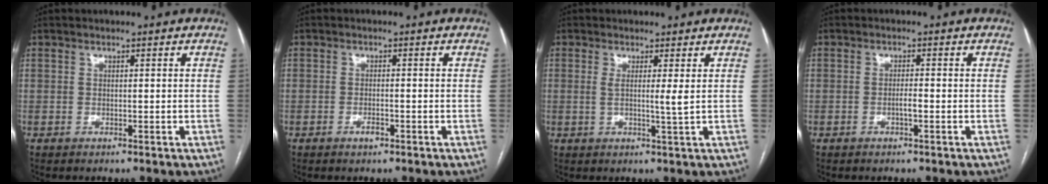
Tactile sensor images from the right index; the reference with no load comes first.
{"total": 1.6, "force": [-0.9, 0.5, 1.2], "torque": [-0.023, 0.000, -0.012]}
{"total": 3.0, "force": [0.6, -0.5, 2.9], "torque": [-0.055, -0.006, 0.010]}
{"total": 1.5, "force": [-0.5, 0.2, 1.4], "torque": [-0.024, 0.001, -0.009]}